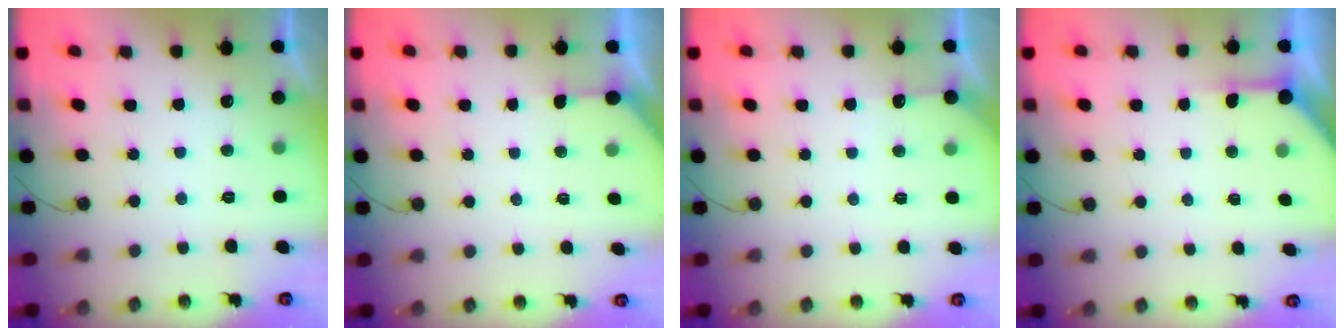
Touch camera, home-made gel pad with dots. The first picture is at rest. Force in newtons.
{"total": 2.7, "press": 2.7, "slide": 0.3}
{"total": 3.4, "press": 3.4, "slide": 0.3}
{"total": 4.2, "press": 4.2, "slide": 0.4}